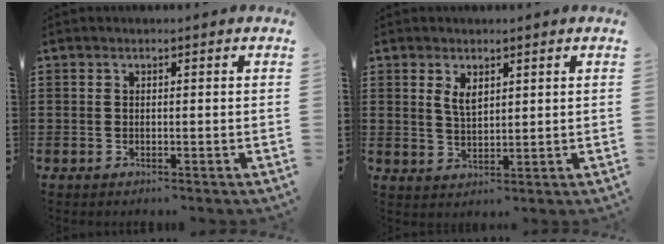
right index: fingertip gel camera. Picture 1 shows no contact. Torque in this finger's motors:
{"motor_torque": [0.22, 0.22, 0.07, 0.05]}